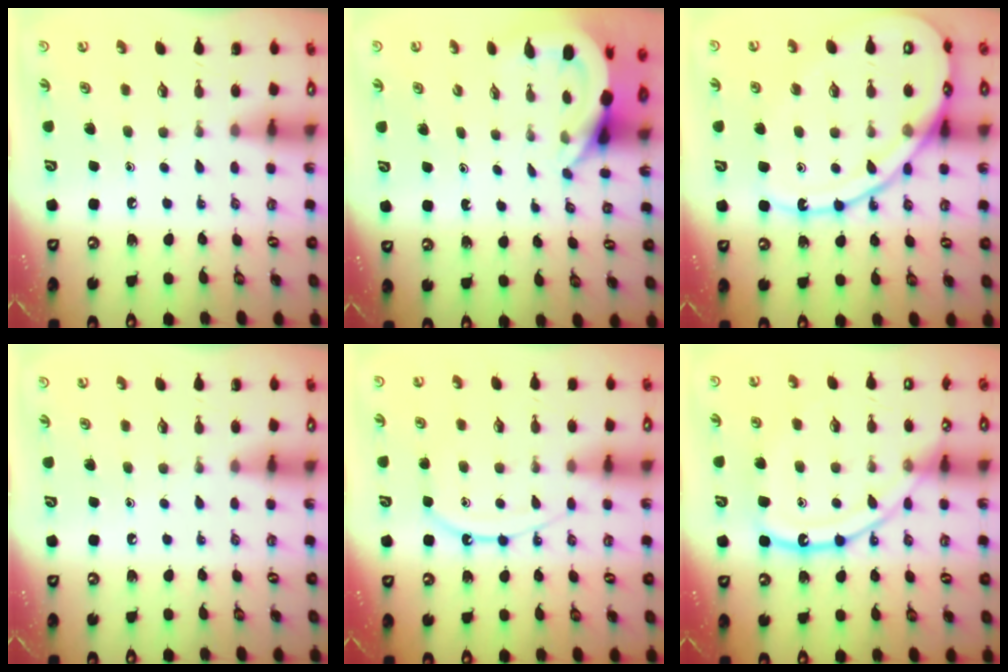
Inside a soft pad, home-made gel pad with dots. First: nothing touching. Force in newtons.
{"total": 4.6, "press": 4.6, "slide": 0.3}
{"total": 16.5, "press": 16.4, "slide": 1.5}
{"total": 0.0}
{"total": 10.6, "press": 10.5, "slide": 1.1}
{"total": 14.3, "press": 14.2, "slide": 1.3}